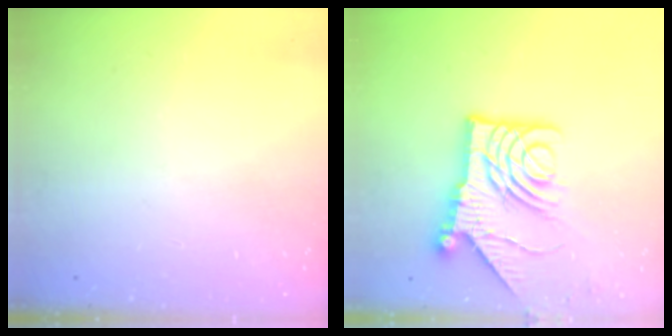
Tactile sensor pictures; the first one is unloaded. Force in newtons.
{"total": 14.8, "press": 14.7, "slide": 1.3}